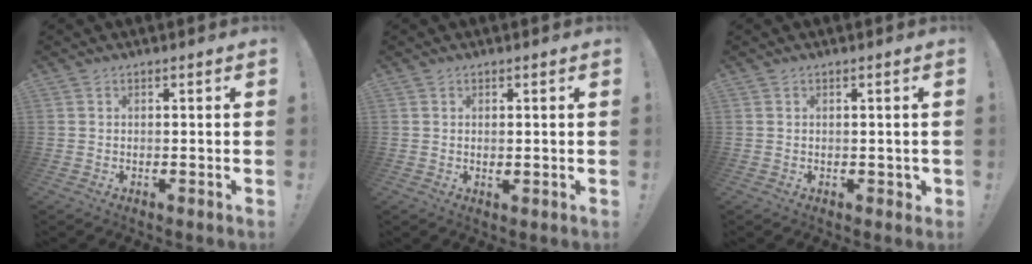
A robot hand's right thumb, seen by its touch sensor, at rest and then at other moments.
{"total": 0.8, "force": [0.2, 0.1, 0.7], "torque": [-0.004, -0.003, 0.001]}
{"total": 1.5, "force": [-0.1, 1.1, 1.0], "torque": [-0.013, 0.004, -0.002]}